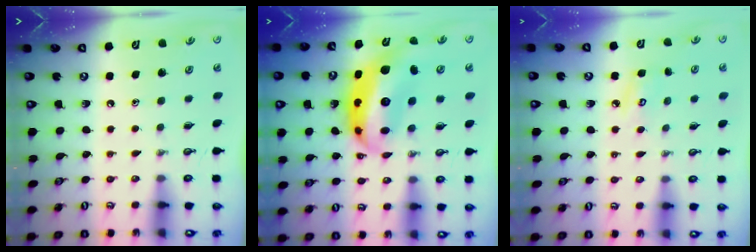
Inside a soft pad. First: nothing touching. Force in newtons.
{"total": 13.4, "press": 13.3, "slide": 1.4}
{"total": 5.5, "press": 5.5, "slide": 0.4}